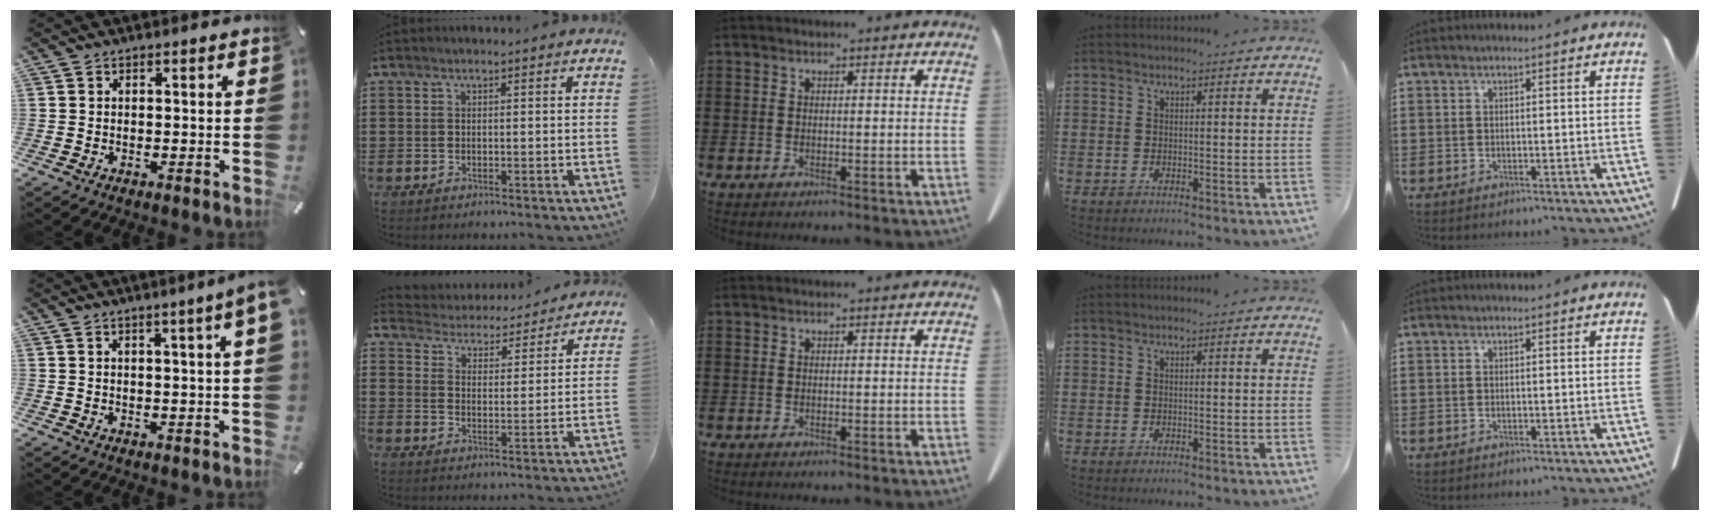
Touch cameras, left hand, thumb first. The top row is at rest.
{"thumb": {"total": 4.4, "force": [1.9, -0.2, 4.0], "torque": [-0.068, -0.006, 0.030]}, "index": {"total": 4.0, "force": [3.9, 0.2, -0.6], "torque": [-0.017, -0.035, 0.062]}}